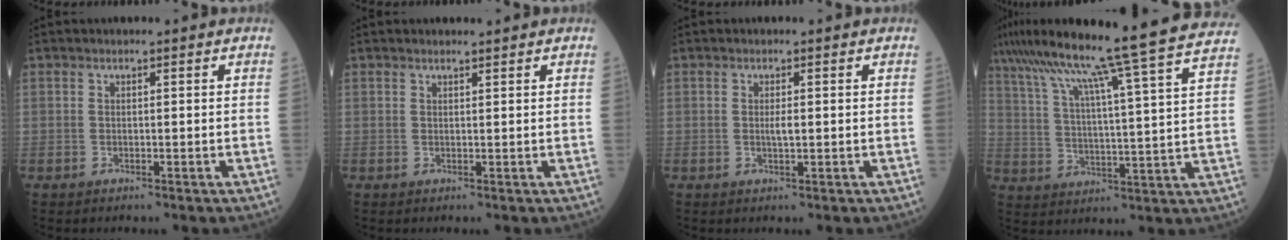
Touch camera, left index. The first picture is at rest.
{"total": 0.0}
{"total": 1.3, "force": [-0.8, 0.1, 1.0], "torque": [-0.021, -0.007, -0.010]}
{"total": 26.4, "force": [22.1, -1.8, 14.3], "torque": [-0.258, -0.024, 0.305]}